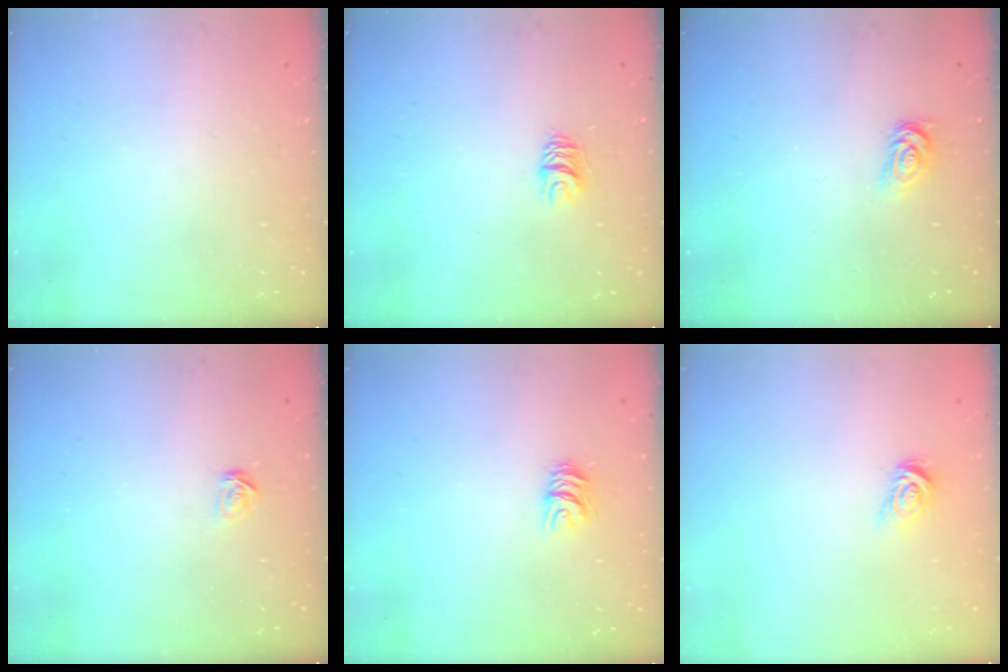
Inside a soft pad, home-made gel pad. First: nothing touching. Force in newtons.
{"total": 5.6, "press": 5.6, "slide": 0.5}
{"total": 2.6, "press": 2.6, "slide": 0.4}
{"total": 2.3, "press": 2.3, "slide": 0.1}
{"total": 6.1, "press": 6.1, "slide": 0.3}
{"total": 3.5, "press": 3.5, "slide": 0.4}